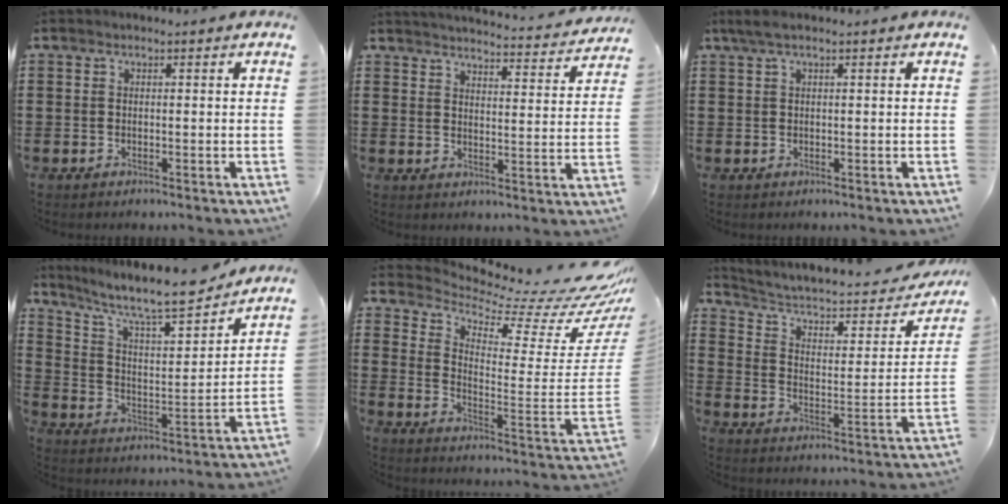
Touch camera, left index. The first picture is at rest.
{"total": 3.6, "force": [3.6, -0.1, 0.3], "torque": [-0.015, -0.032, 0.059]}
{"total": 1.6, "force": [0.7, 0.1, 1.4], "torque": [-0.028, 0.001, 0.014]}
{"total": 9.5, "force": [8.1, 1.5, 4.7], "torque": [-0.107, -0.056, 0.132]}
{"total": 6.6, "force": [5.3, 1.9, 3.4], "torque": [-0.068, -0.068, 0.084]}
{"total": 4.8, "force": [3.4, 1.9, 2.7], "torque": [-0.072, -0.027, 0.050]}